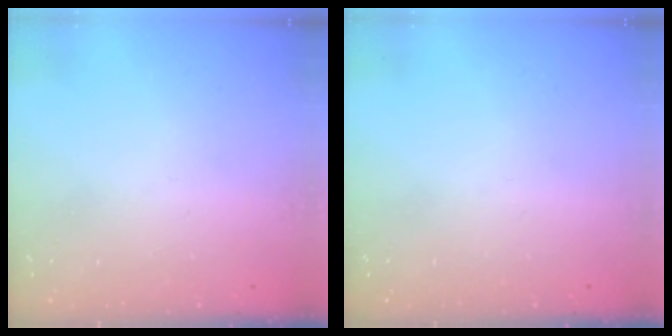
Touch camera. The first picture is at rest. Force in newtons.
{"total": 0.0}